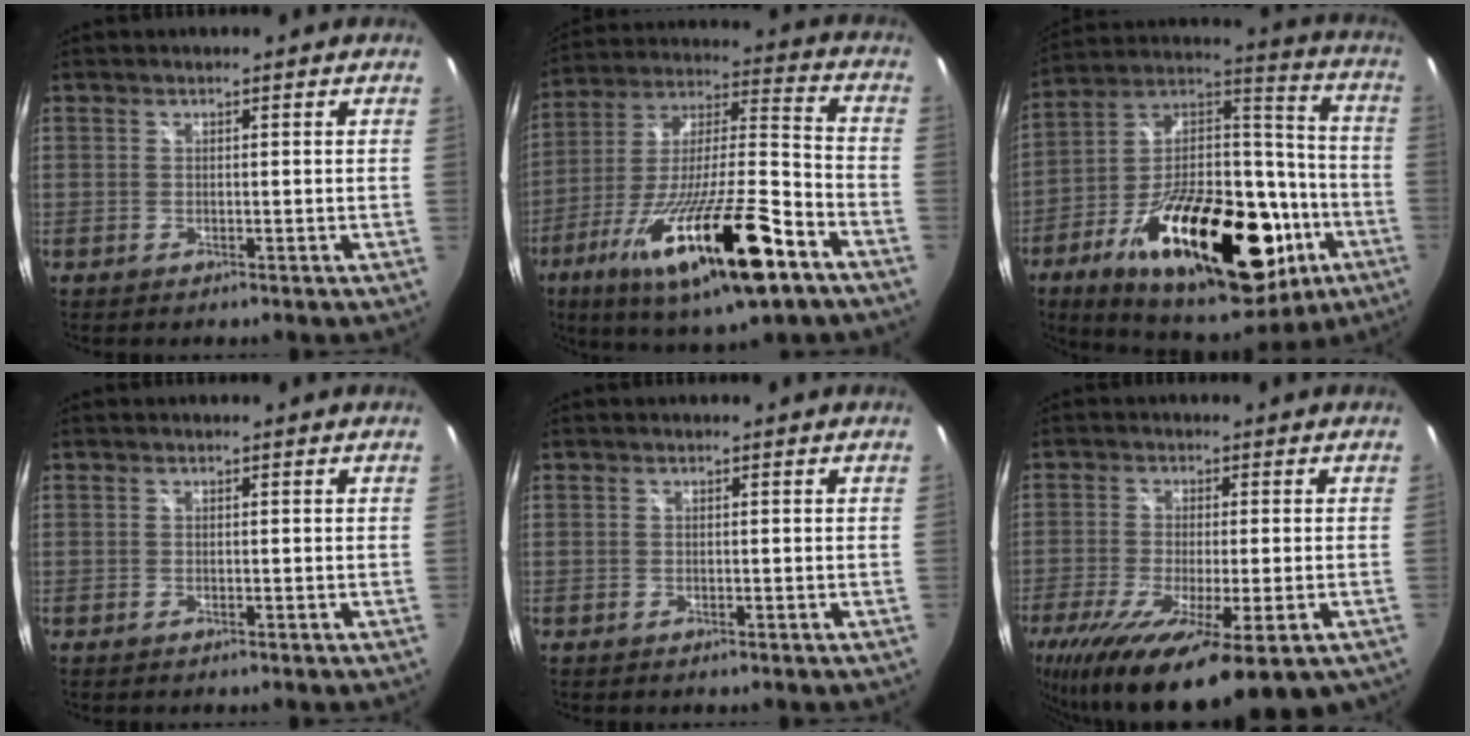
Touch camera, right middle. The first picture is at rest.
{"total": 25.8, "force": [-14.1, 5.5, 20.8], "torque": [-0.371, -0.052, -0.239]}
{"total": 33.5, "force": [-13.6, 16.2, 26.0], "torque": [-0.427, 0.018, -0.200]}
{"total": 0.0}
{"total": 0.0}
{"total": 19.1, "force": [-10.9, 4.8, 15.0], "torque": [-0.286, -0.076, -0.166]}